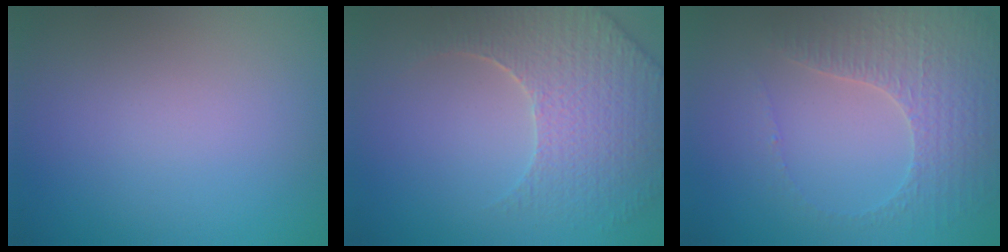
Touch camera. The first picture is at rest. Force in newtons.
{"total": 5.1, "press": 4.7, "slide": 2.0}
{"total": 3.3, "press": 3.1, "slide": 1.0}